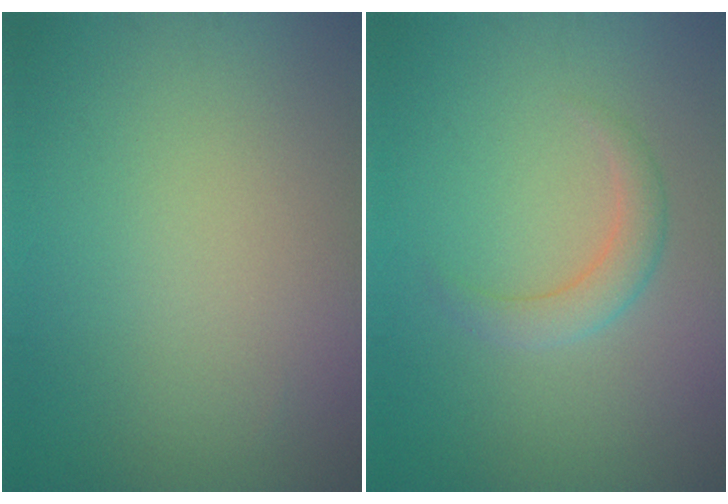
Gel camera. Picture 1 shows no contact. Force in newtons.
{"total": 2.2, "press": 2.2, "slide": 0.0}